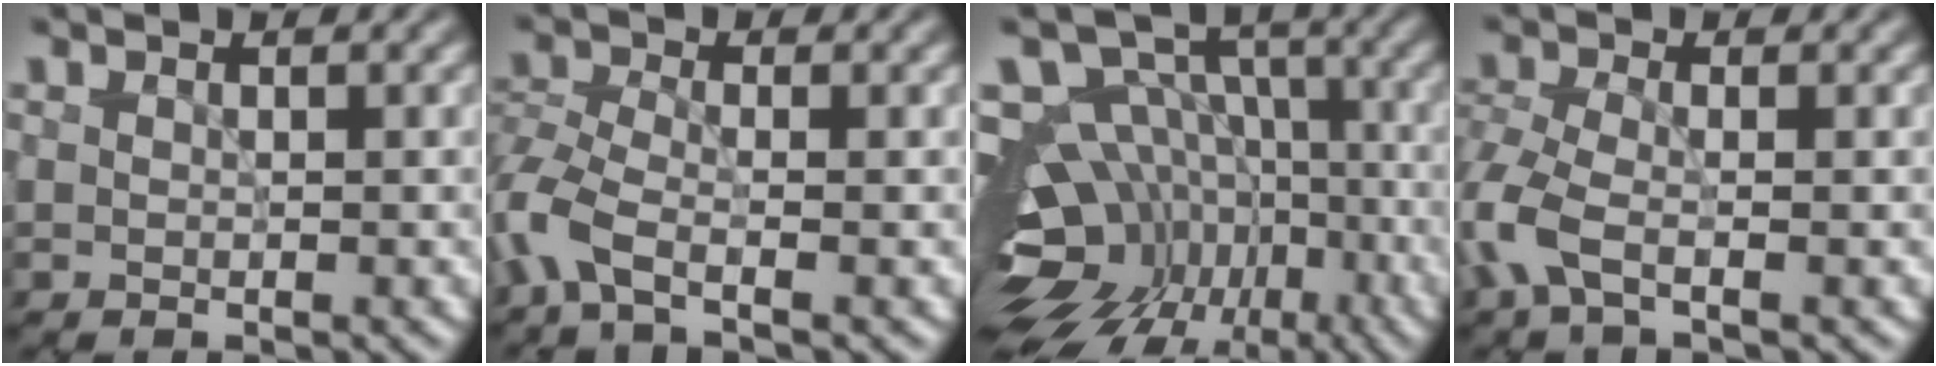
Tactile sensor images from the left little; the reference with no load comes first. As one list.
[{"total": 3.9, "force": [-2.3, 1.3, 2.8], "torque": [-0.075, -0.009, -0.065]}, {"total": 15.1, "force": [-6.1, 11.4, 7.8], "torque": [-0.130, -0.005, -0.069]}, {"total": 3.4, "force": [-1.6, 1.2, 2.8], "torque": [-0.076, -0.008, -0.048]}]